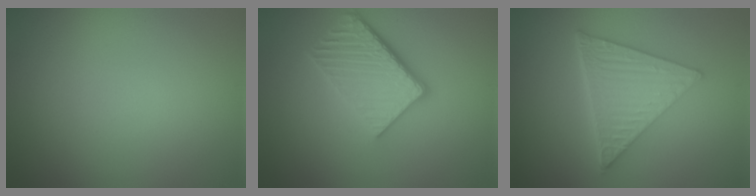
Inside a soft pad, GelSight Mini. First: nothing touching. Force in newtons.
{"total": 4.9, "press": 3.9, "slide": 3.1}
{"total": 6.6, "press": 4.6, "slide": 4.8}